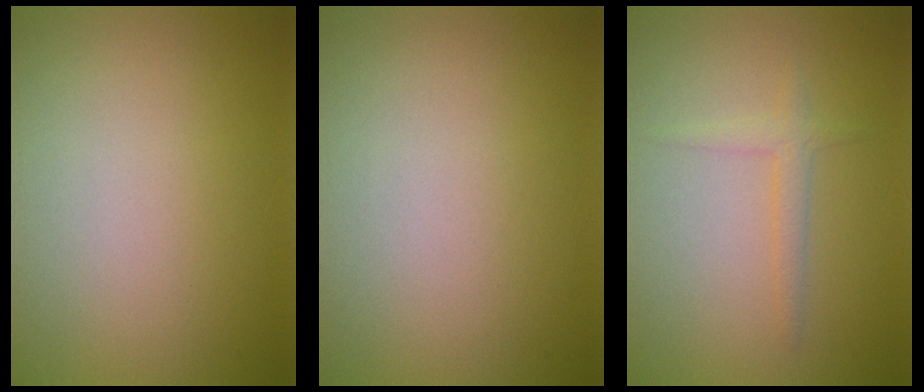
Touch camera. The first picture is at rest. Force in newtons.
{"total": 0.0}
{"total": 1.5, "press": 1.5, "slide": 0.0}